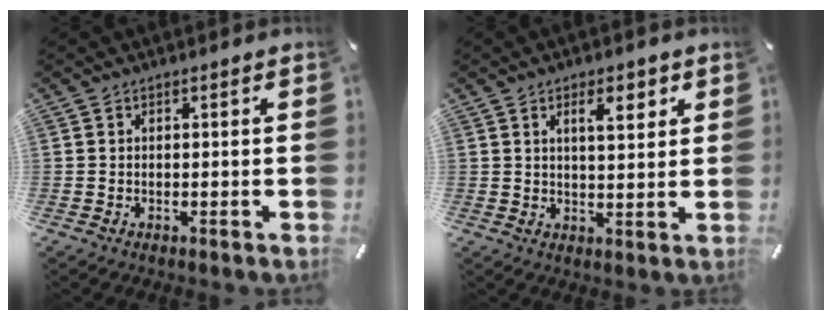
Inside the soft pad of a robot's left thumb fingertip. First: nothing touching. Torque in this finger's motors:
{"motor_torque": [-0.13, -0.20, 0.23, 0.16, 0.02]}